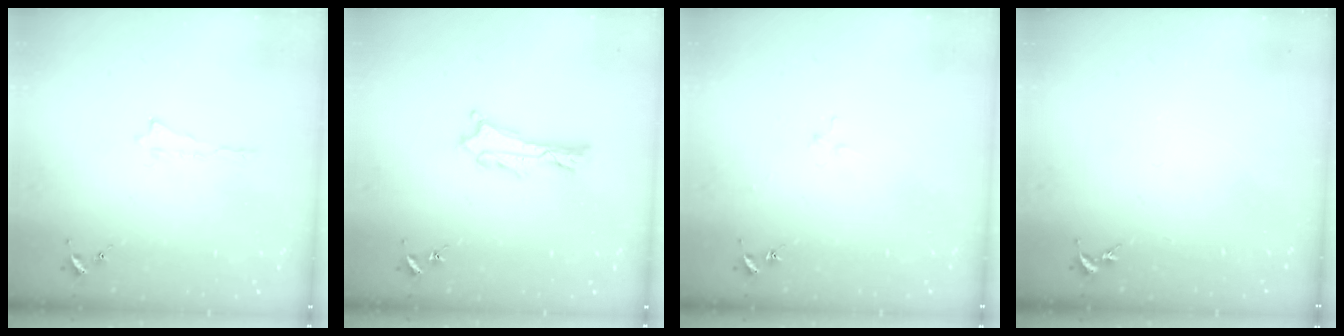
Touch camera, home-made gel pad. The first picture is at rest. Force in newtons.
{"total": 2.4, "press": 2.4, "slide": 0.3}
{"total": 2.5, "press": 2.5, "slide": 0.3}
{"total": 0.0}